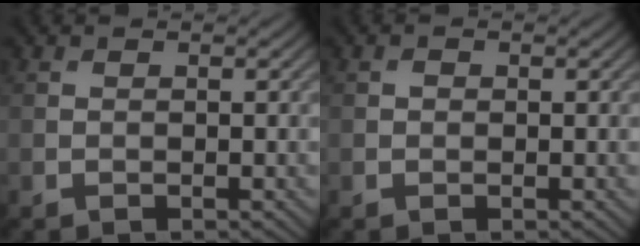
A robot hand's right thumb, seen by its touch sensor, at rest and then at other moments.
{"total": 0.5, "force": [0.0, 0.5, 0.2], "torque": [-0.001, -0.003, -0.001]}